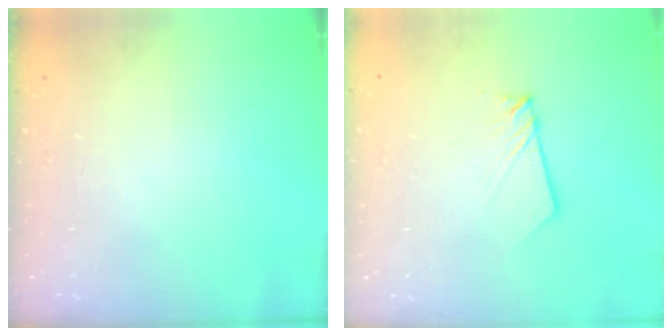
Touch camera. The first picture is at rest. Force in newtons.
{"total": 2.7, "press": 2.7, "slide": 0.2}